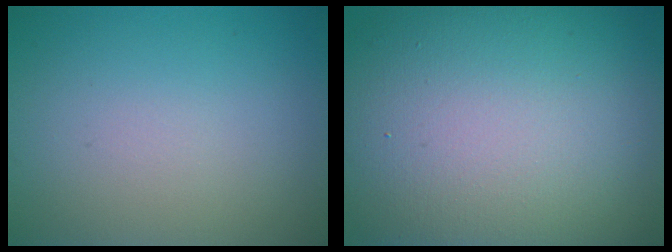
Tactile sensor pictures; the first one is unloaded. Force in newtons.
{"total": 18.2, "press": 18.2, "slide": 1.2}